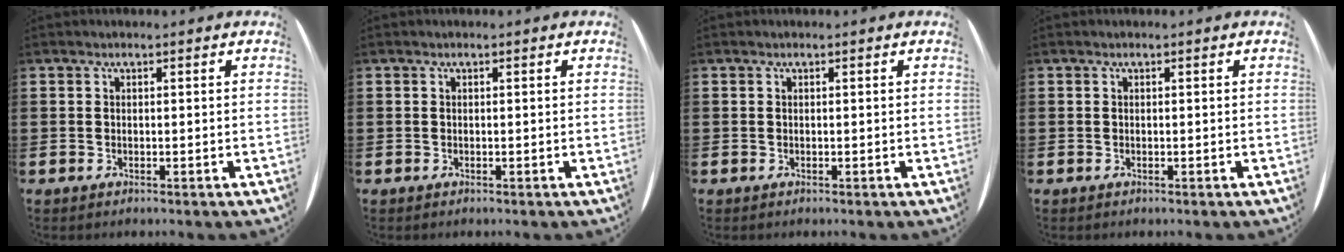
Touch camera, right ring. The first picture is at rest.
{"total": 0.0}
{"total": 0.0}
{"total": 0.0}